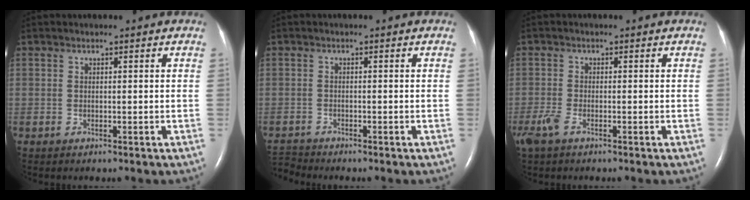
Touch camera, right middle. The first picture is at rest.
{"total": 2.4, "force": [-2.3, -0.6, -0.3], "torque": [-0.001, -0.020, -0.043]}
{"total": 3.0, "force": [-1.9, 1.0, 2.2], "torque": [-0.060, -0.007, -0.038]}